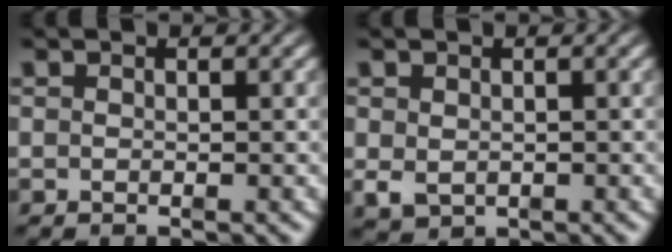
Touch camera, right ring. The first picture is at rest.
{"total": 1.7, "force": [-0.5, 1.3, 1.0], "torque": [-0.028, -0.021, 0.008]}